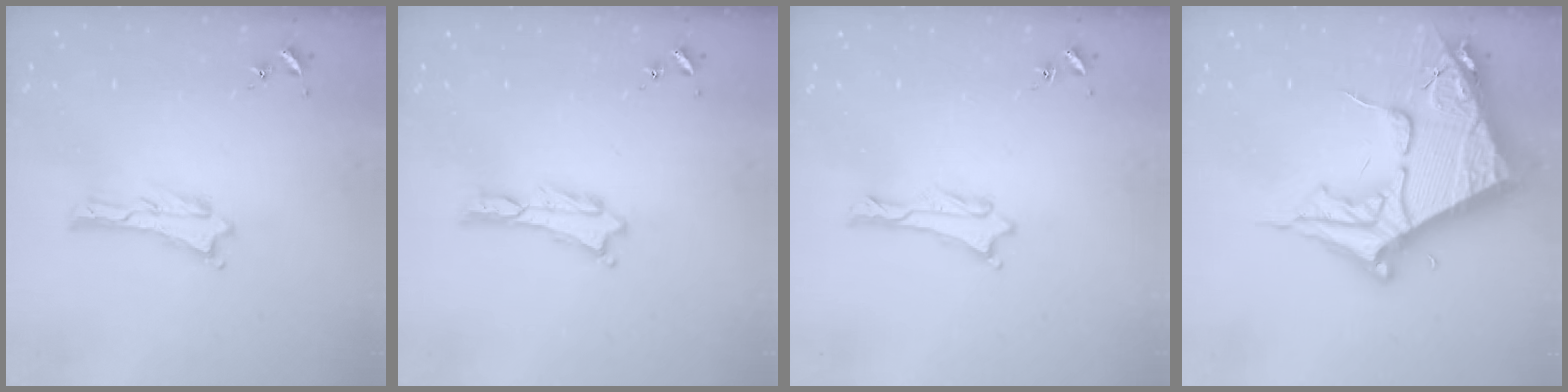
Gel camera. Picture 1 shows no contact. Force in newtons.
{"total": 0.0}
{"total": 0.0}
{"total": 14.3, "press": 14.2, "slide": 1.4}